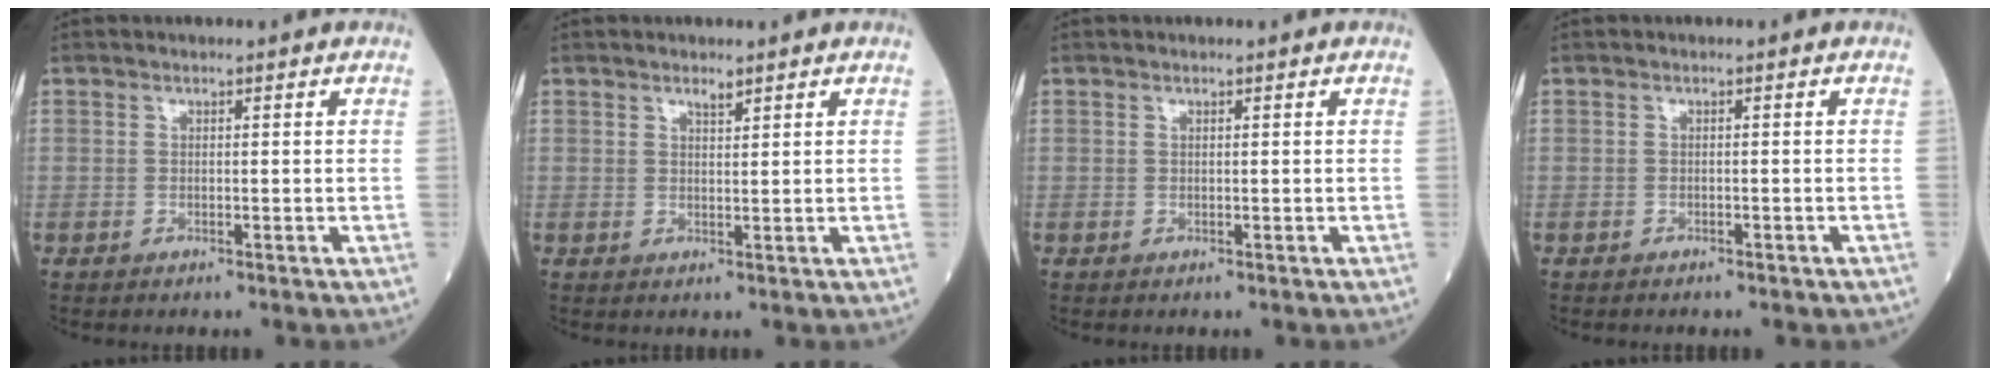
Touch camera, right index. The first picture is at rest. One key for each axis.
{"total": 1.4, "fx": 1.1, "fy": 0.3, "fz": 0.8, "tx": -0.016, "ty": -0.002, "tz": 0.020}
{"total": 0.0}
{"total": 1.8, "fx": -1.5, "fy": 0.6, "fz": 0.9, "tx": -0.016, "ty": -0.002, "tz": -0.014}